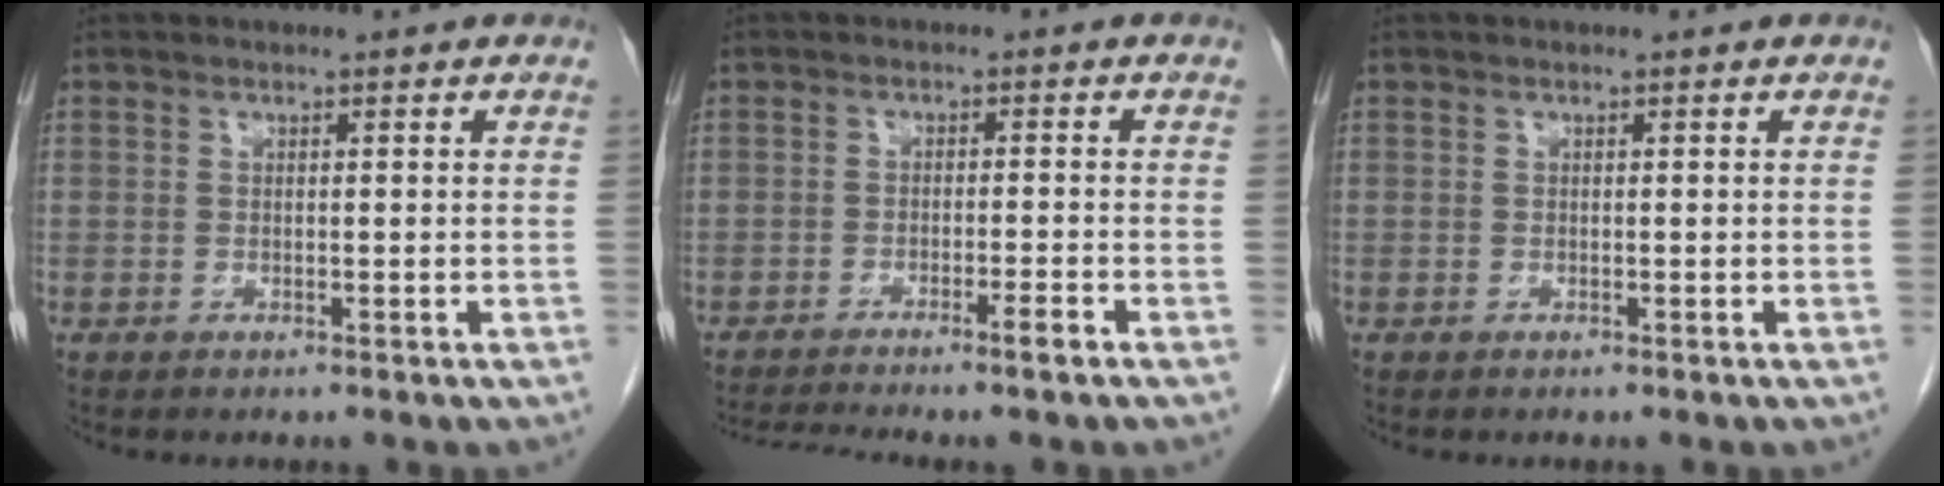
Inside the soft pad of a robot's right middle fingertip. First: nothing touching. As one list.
[{"total": 6.1, "force": [-4.8, -0.7, 3.8], "torque": [-0.058, -0.006, -0.079]}, {"total": 0.0}]